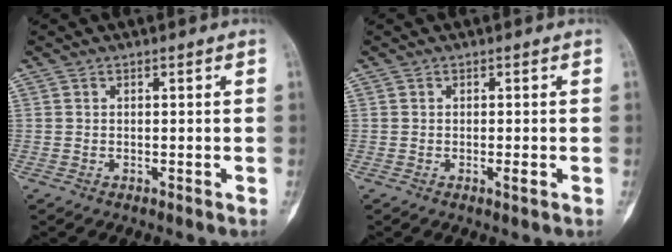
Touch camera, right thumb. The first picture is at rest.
{"total": 1.3, "force": [-0.4, 0.2, 1.2], "torque": [-0.018, -0.003, -0.006]}